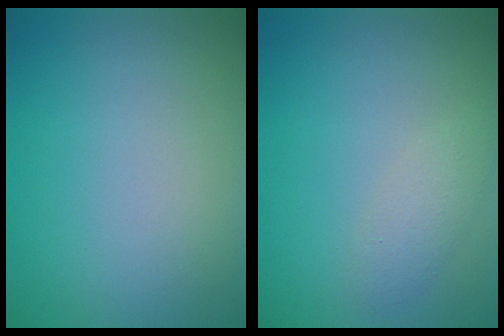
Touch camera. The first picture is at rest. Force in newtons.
{"total": 1.6, "press": 1.6, "slide": 0.1}